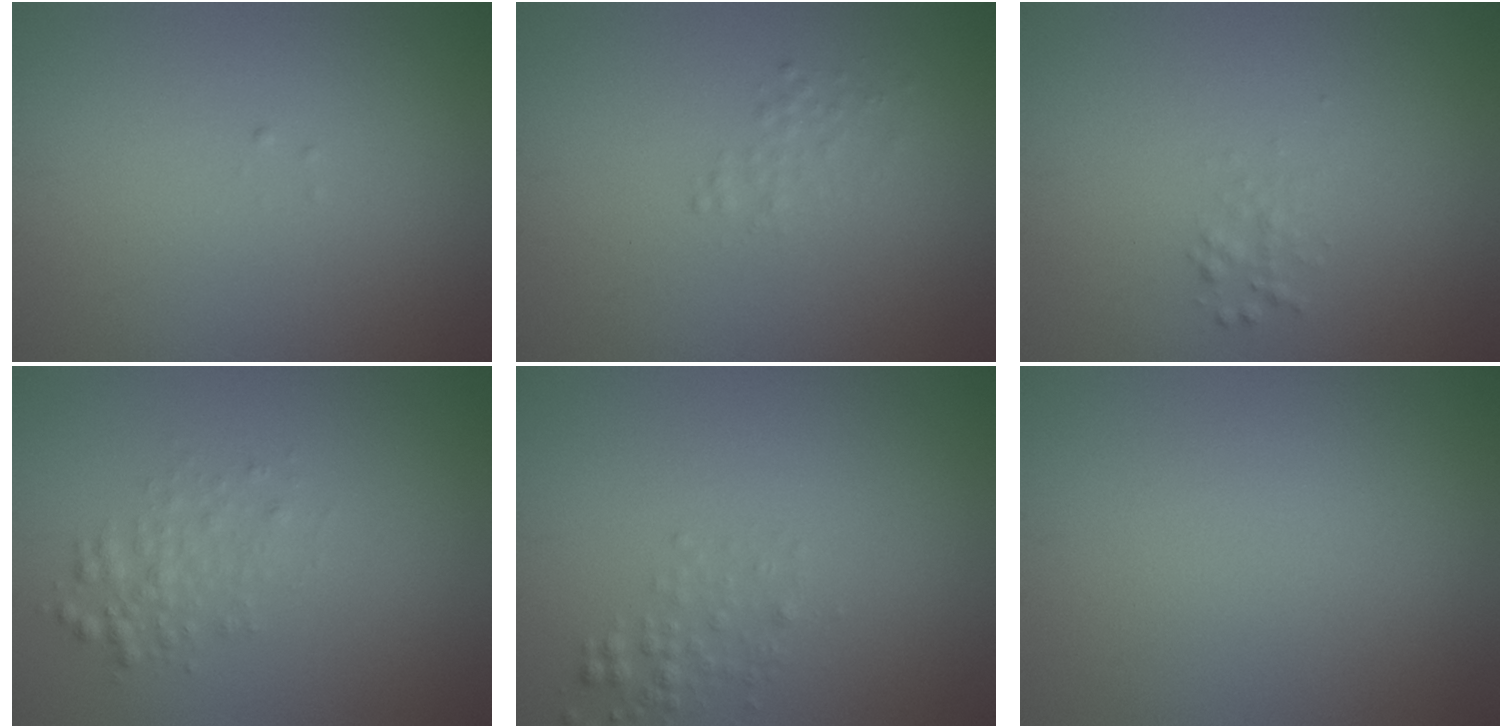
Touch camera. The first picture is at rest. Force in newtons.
{"total": 1.1, "press": 1.1, "slide": 0.0}
{"total": 0.9, "press": 0.9, "slide": 0.1}
{"total": 1.8, "press": 1.8, "slide": 0.0}
{"total": 1.3, "press": 1.3, "slide": 0.1}
{"total": 0.0}